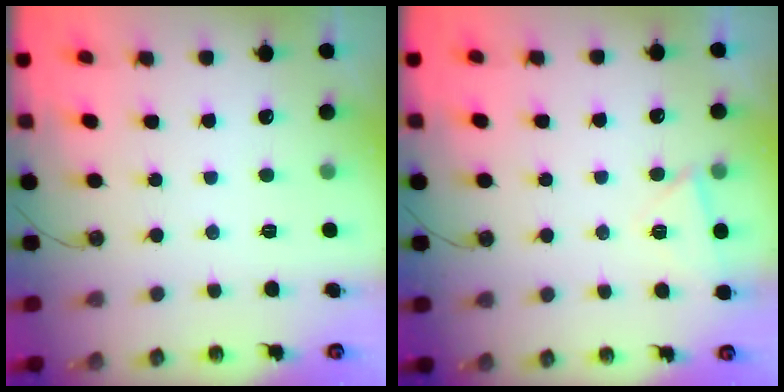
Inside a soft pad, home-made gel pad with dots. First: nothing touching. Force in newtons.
{"total": 4.0, "press": 3.9, "slide": 0.5}